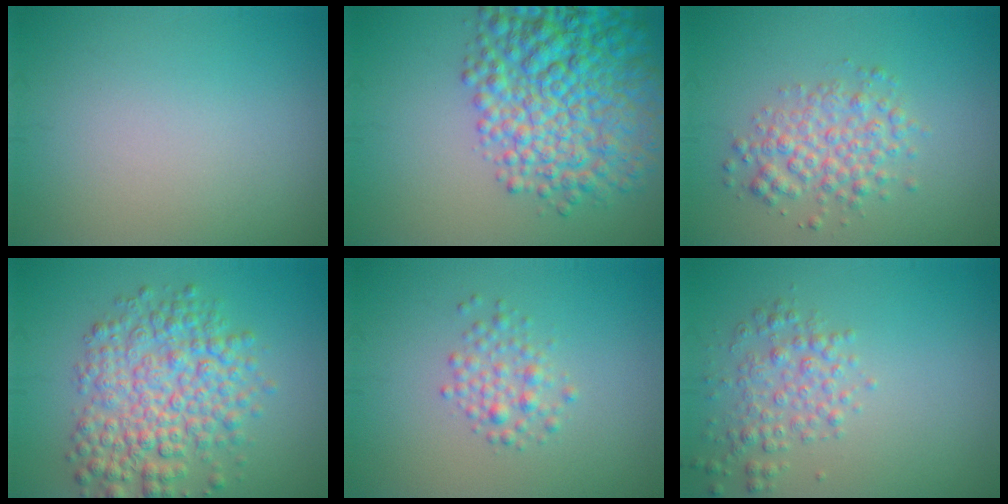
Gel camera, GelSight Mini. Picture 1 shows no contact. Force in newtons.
{"total": 9.7, "press": 9.7, "slide": 0.3}
{"total": 3.5, "press": 3.5, "slide": 0.1}
{"total": 6.9, "press": 6.9, "slide": 0.1}
{"total": 2.0, "press": 2.0, "slide": 0.0}
{"total": 2.7, "press": 2.7, "slide": 0.1}